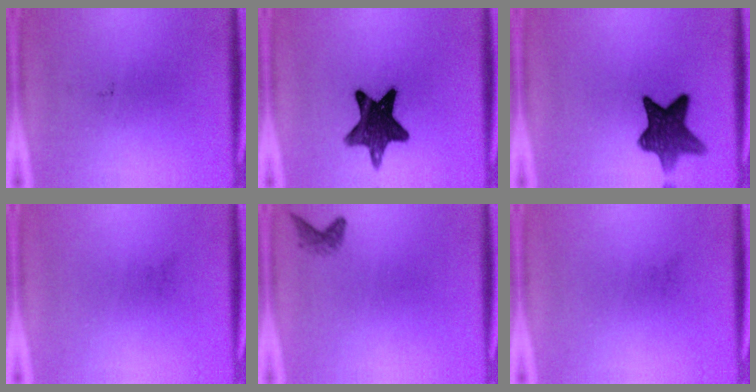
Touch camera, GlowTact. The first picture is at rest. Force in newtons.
{"total": 13.3}
{"total": 9.6}
{"total": 0.0}
{"total": 1.3}
{"total": 0.0}